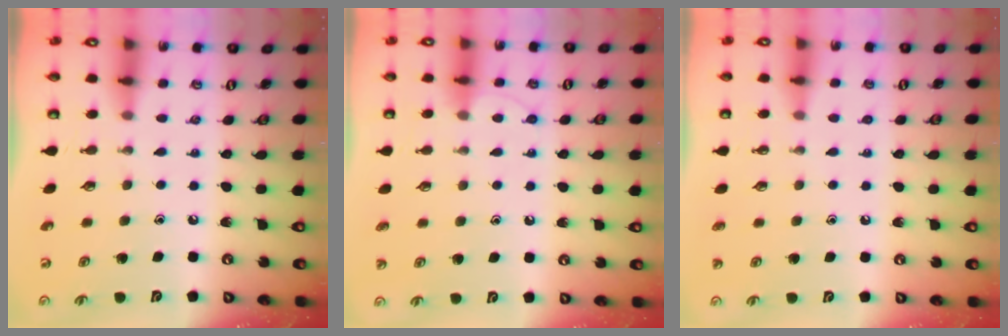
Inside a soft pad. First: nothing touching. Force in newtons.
{"total": 5.8, "press": 5.8, "slide": 0.6}
{"total": 0.7, "press": 0.7, "slide": 0.0}